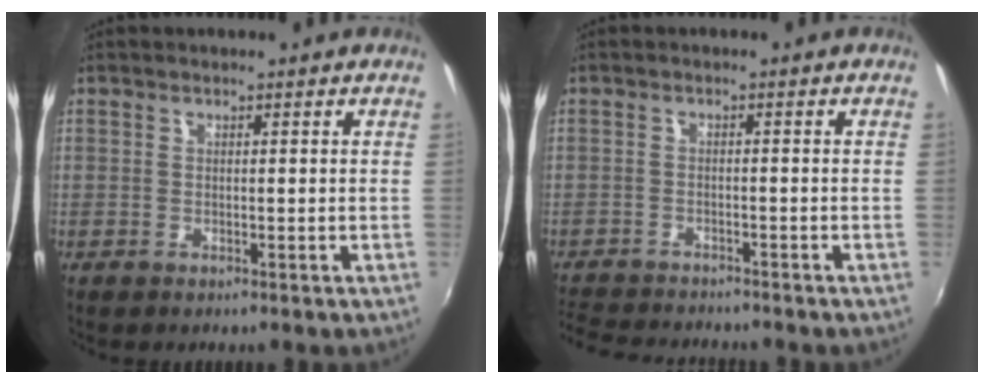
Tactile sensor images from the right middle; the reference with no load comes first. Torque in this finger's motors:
{"motor_torque": [0.97, -1.17, 0.15, 0.07]}